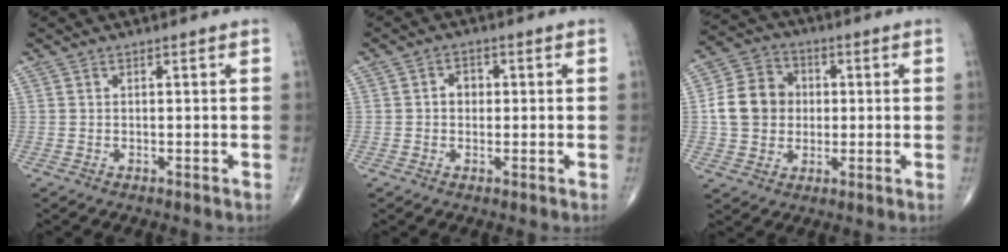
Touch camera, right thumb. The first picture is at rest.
{"total": 2.8, "force": [0.1, 2.3, 1.6], "torque": [-0.010, 0.010, -0.003]}
{"total": 11.1, "force": [0.2, 9.5, 5.7], "torque": [-0.080, 0.017, -0.003]}